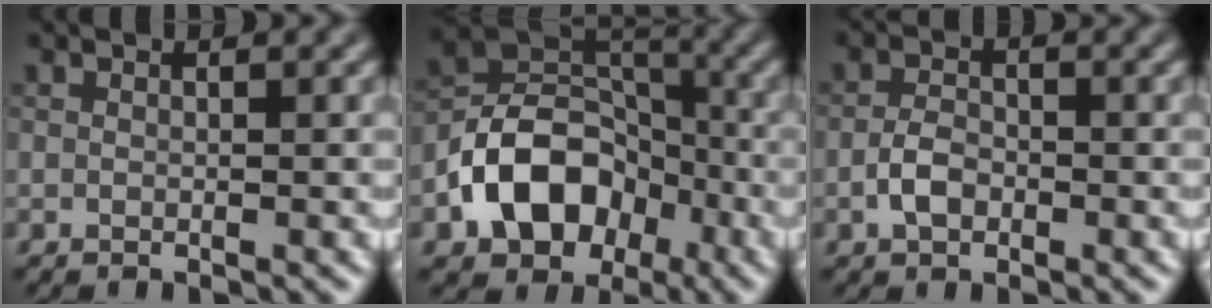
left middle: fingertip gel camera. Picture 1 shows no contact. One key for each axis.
{"total": 9.2, "fx": -3.7, "fy": 6.6, "fz": 5.2, "tx": -0.086, "ty": 0.001, "tz": -0.077}
{"total": 2.2, "fx": -0.9, "fy": 1.4, "fz": 1.5, "tx": -0.029, "ty": 0.005, "tz": -0.022}